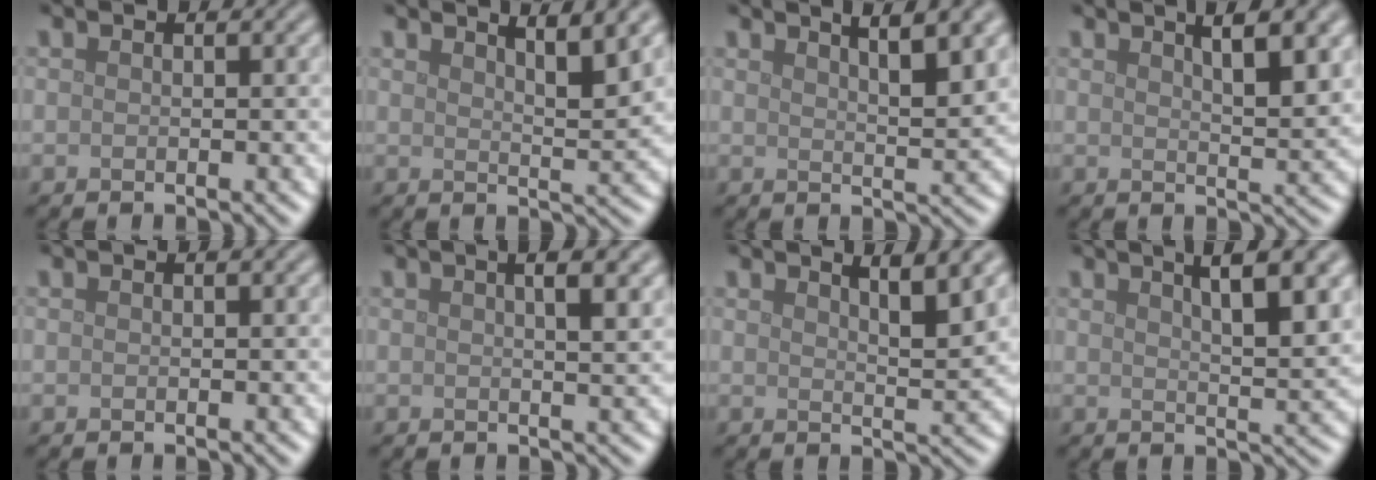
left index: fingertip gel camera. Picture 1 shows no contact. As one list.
[{"total": 4.2, "force": [2.9, 0.7, 3.0], "torque": [-0.032, 0.003, 0.046]}, {"total": 5.0, "force": [3.1, 1.2, 3.8], "torque": [-0.035, 0.009, 0.040]}, {"total": 5.0, "force": [2.5, 1.5, 4.0], "torque": [-0.045, 0.004, 0.033]}, {"total": 0.0}, {"total": 4.7, "force": [2.1, 1.8, 3.8], "torque": [-0.023, 0.022, 0.006]}, {"total": 4.1, "force": [2.6, 0.7, 3.0], "torque": [-0.032, 0.002, 0.041]}, {"total": 6.6, "force": [3.1, 2.0, 5.5], "torque": [-0.052, 0.019, 0.037]}]